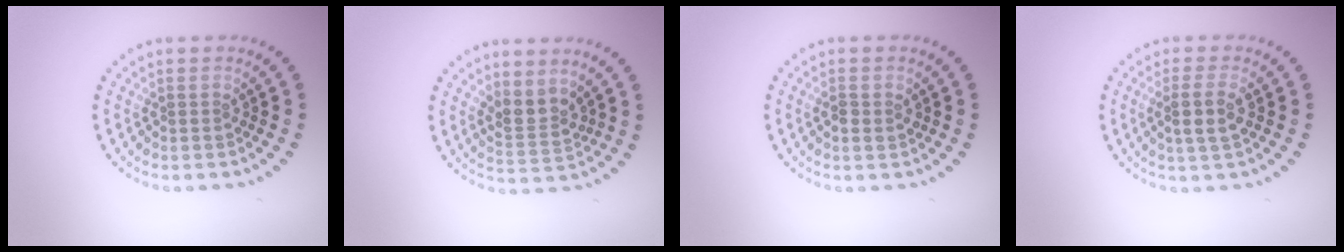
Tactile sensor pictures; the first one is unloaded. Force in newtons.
{"total": 2.6, "press": 2.0, "slide": 1.7}
{"total": 1.3, "press": 1.3, "slide": 0.2}
{"total": 2.6, "press": 2.4, "slide": 0.9}